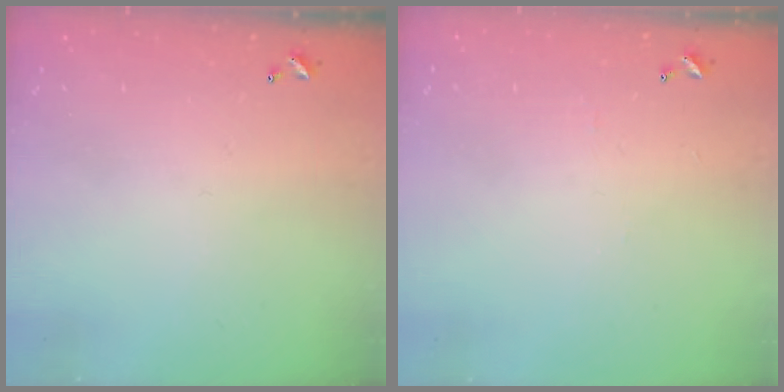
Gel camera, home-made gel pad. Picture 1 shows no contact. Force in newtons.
{"total": 2.2, "press": 2.2, "slide": 0.4}